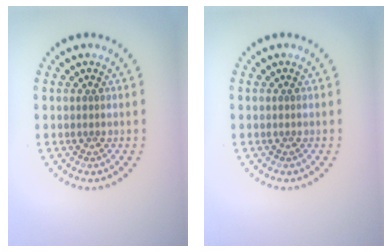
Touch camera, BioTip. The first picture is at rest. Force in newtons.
{"total": 0.0}